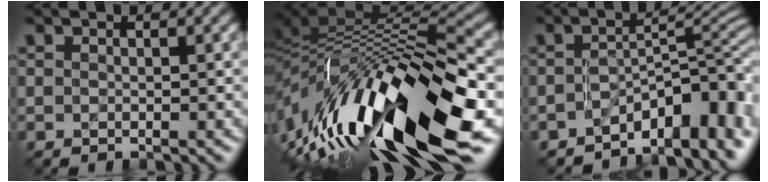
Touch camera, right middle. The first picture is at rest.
{"total": 16.9, "force": [-5.8, 6.1, 14.6], "torque": [-0.262, 0.017, -0.111]}
{"total": 8.1, "force": [-4.5, 3.1, 6.0], "torque": [-0.064, 0.009, -0.079]}